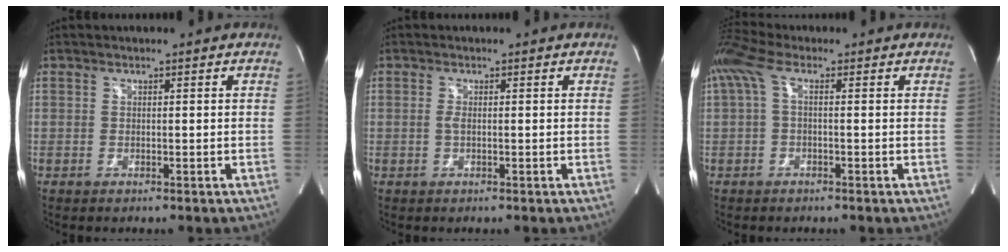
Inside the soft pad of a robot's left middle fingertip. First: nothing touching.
{"total": 0.8, "force": [-0.1, 0.2, 0.8], "torque": [-0.018, 0.000, -0.003]}
{"total": 8.0, "force": [2.4, 3.2, 7.0], "torque": [-0.173, 0.044, 0.043]}